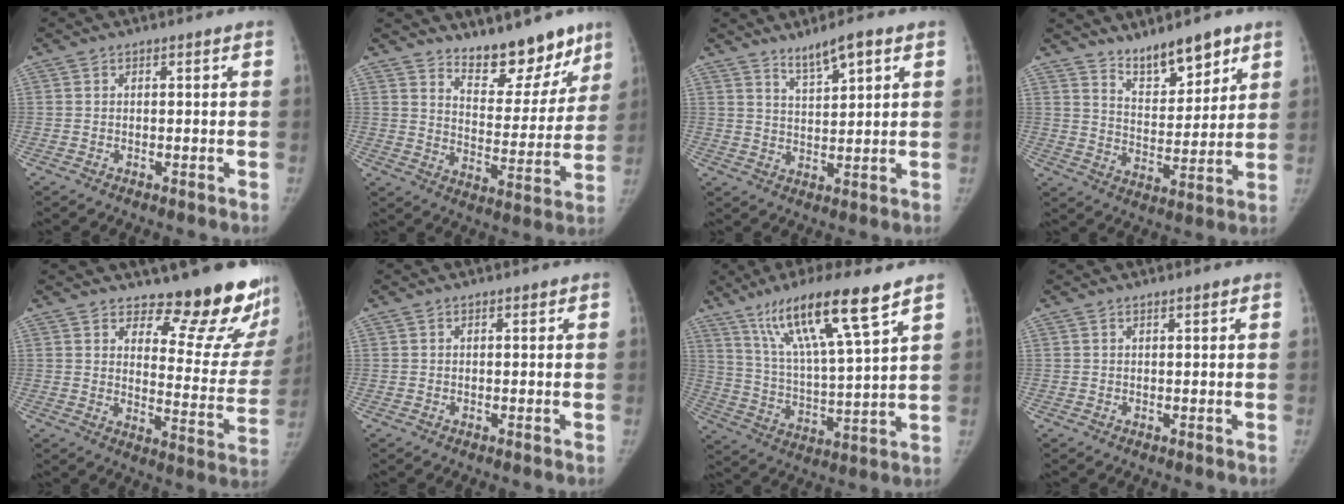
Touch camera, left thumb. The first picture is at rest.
{"total": 13.7, "force": [10.8, 5.4, 6.4], "torque": [-0.037, -0.084, 0.167]}
{"total": 5.7, "force": [3.9, 1.1, 4.0], "torque": [-0.064, -0.023, 0.071]}
{"total": 10.6, "force": [8.0, 3.9, 5.8], "torque": [-0.069, -0.059, 0.144]}
{"total": 17.5, "force": [15.4, 5.0, 6.6], "torque": [-0.030, -0.155, 0.186]}
{"total": 0.0}
{"total": 17.3, "force": [11.0, 1.9, 13.2], "torque": [-0.232, -0.044, 0.201]}
{"total": 0.5, "force": [0.4, 0.1, 0.3], "torque": [-0.006, -0.001, 0.007]}